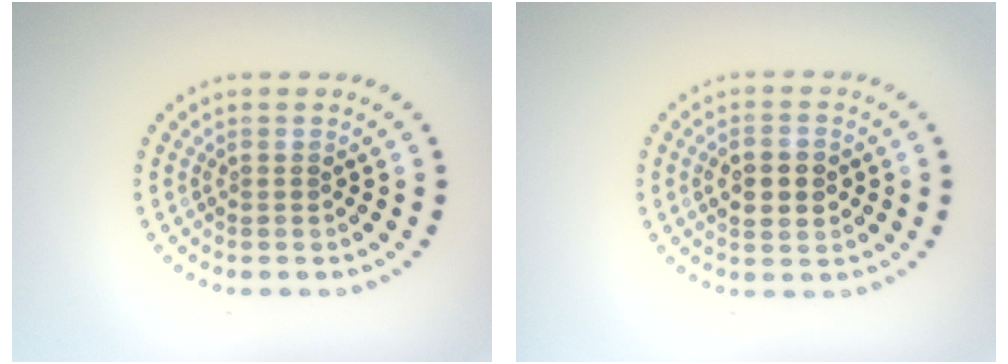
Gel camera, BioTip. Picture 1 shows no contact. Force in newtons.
{"total": 3.7, "press": 3.7, "slide": 0.1}